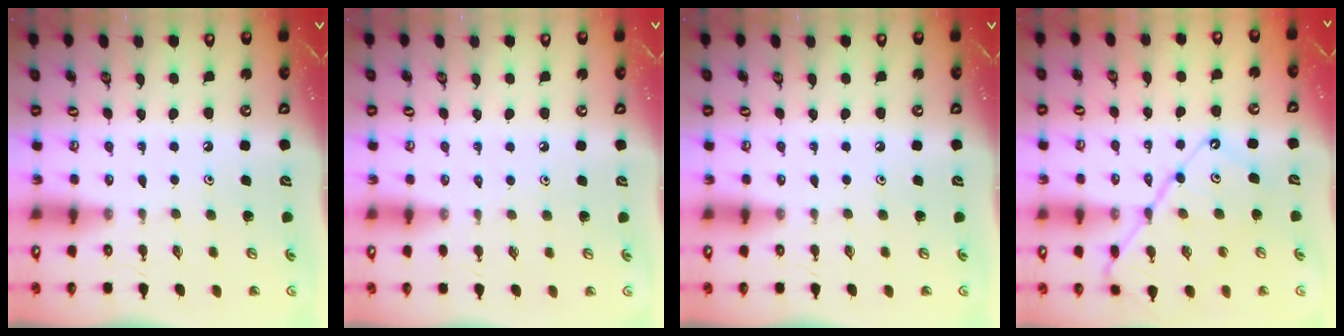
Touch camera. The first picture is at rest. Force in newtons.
{"total": 1.9, "press": 1.9, "slide": 0.3}
{"total": 0.0}
{"total": 13.8, "press": 13.7, "slide": 1.5}